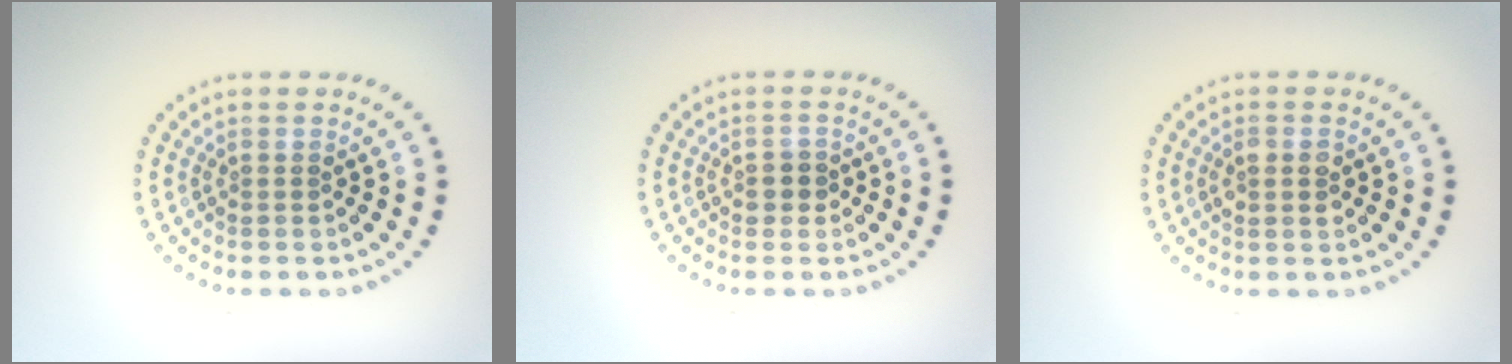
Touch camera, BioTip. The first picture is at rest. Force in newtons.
{"total": 1.3, "press": 1.3, "slide": 0.4}
{"total": 1.6, "press": 1.6, "slide": 0.2}